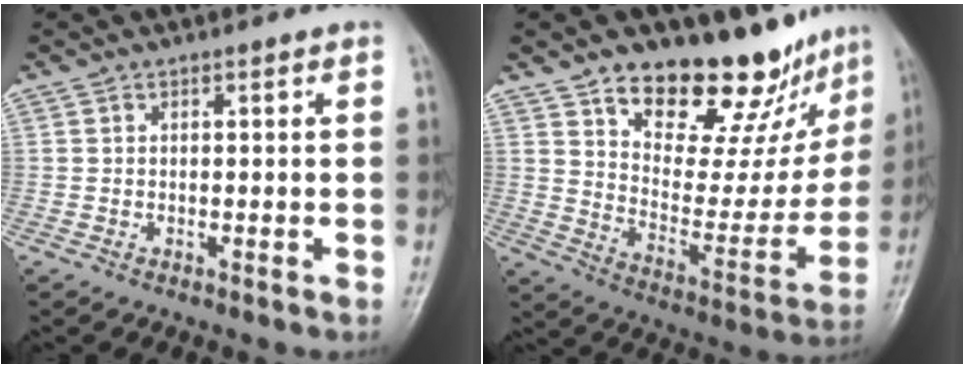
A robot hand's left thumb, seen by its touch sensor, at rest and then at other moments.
{"total": 21.4, "force": [16.2, 9.3, 10.3], "torque": [-0.087, -0.105, 0.242]}